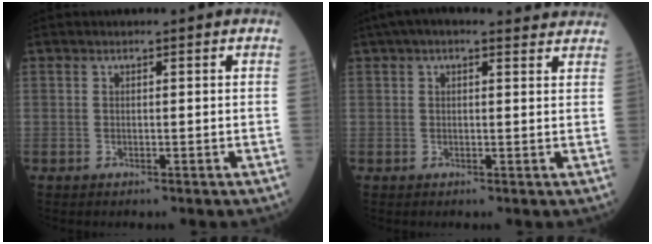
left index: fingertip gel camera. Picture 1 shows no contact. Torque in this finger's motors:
{"motor_torque": [1.07, -1.07, 0.38, 0.07]}